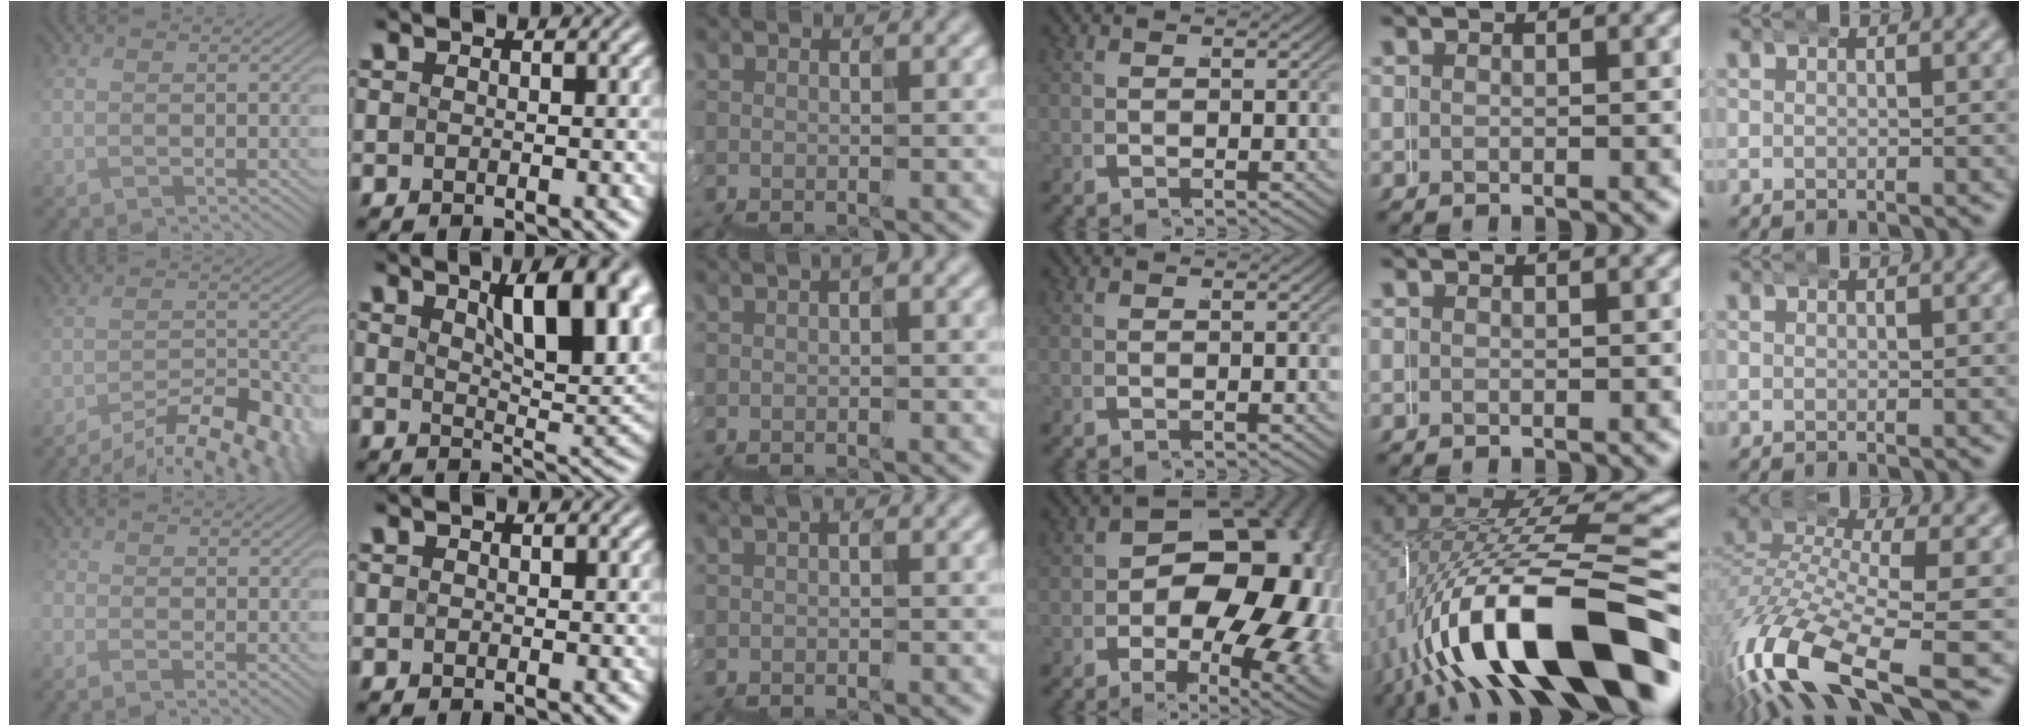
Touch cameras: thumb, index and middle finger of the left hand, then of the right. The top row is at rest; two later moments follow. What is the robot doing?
{"motion": "wrap", "object": "duck tape"}